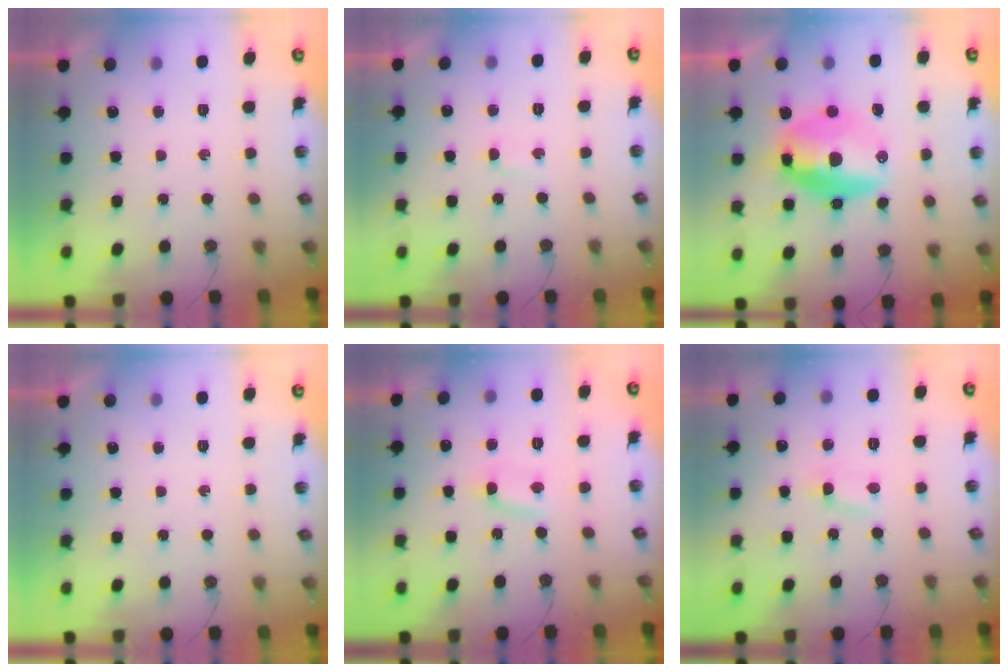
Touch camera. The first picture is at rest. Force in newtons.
{"total": 1.0, "press": 0.8, "slide": 0.7}
{"total": 14.5, "press": 13.9, "slide": 4.0}
{"total": 0.0}
{"total": 1.8, "press": 1.8, "slide": 0.2}
{"total": 1.9, "press": 1.9, "slide": 0.2}